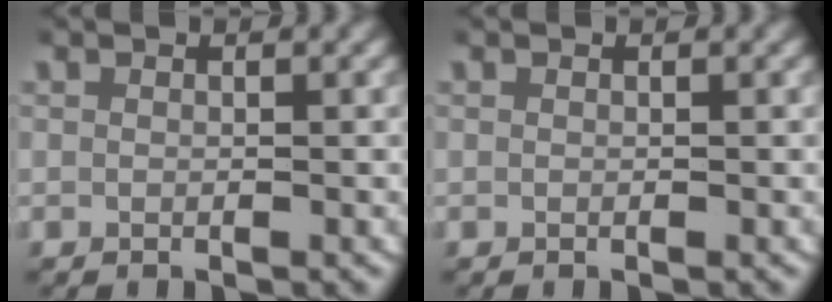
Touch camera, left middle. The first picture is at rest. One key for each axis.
{"total": 0.0}